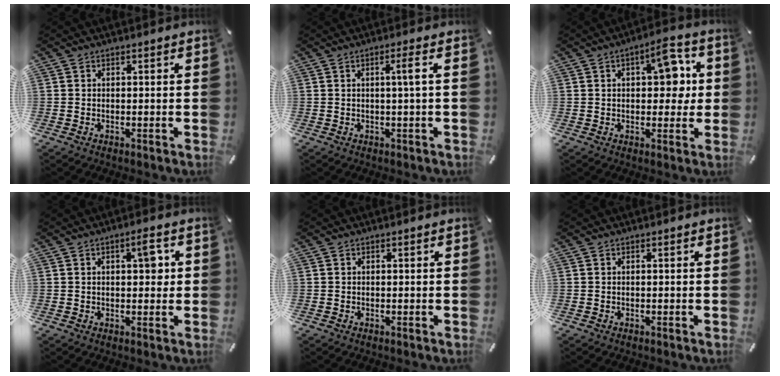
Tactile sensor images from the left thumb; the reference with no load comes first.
{"total": 3.7, "force": [0.6, 0.0, 3.7], "torque": [-0.071, -0.001, 0.006]}
{"total": 10.1, "force": [2.3, 5.5, 8.2], "torque": [-0.100, -0.004, 0.032]}
{"total": 5.4, "force": [1.2, 2.5, 4.6], "torque": [-0.050, -0.006, 0.009]}
{"total": 0.0}
{"total": 0.0}